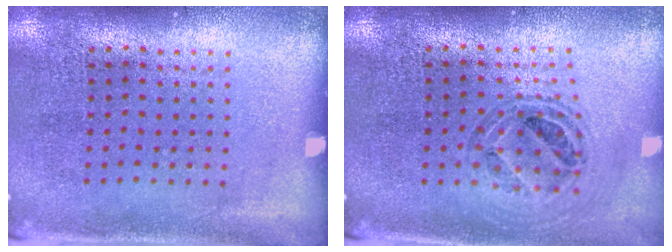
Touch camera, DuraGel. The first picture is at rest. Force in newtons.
{"total": 0.7, "press": 0.7, "slide": 0.0}